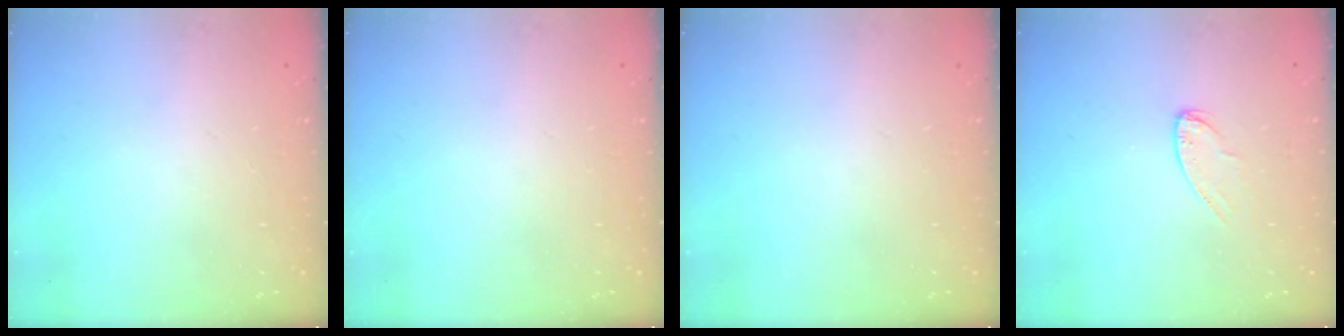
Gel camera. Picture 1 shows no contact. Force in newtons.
{"total": 0.0}
{"total": 0.0}
{"total": 6.6, "press": 6.6, "slide": 0.6}